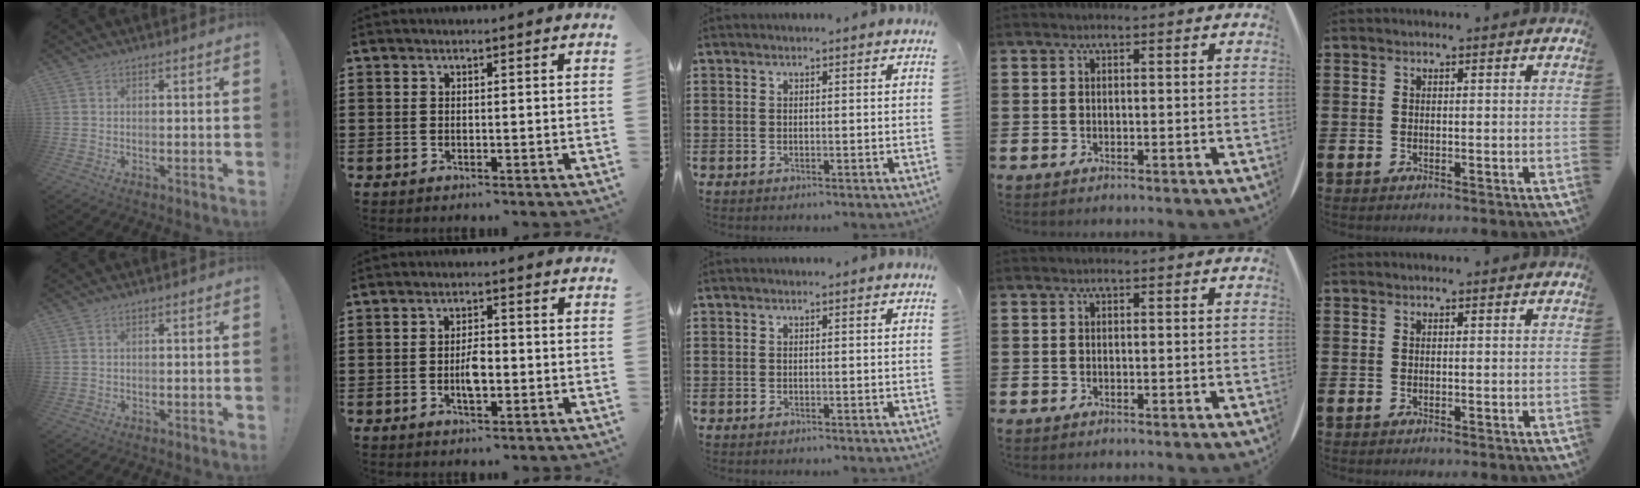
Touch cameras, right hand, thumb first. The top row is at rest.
{"thumb": {"total": 0.6, "force": [0.2, 0.4, 0.4], "torque": [-0.014, 0.003, 0.005]}, "index": {"total": 3.7, "force": [-0.9, 1.4, 3.4], "torque": [-0.061, 0.003, -0.015]}}